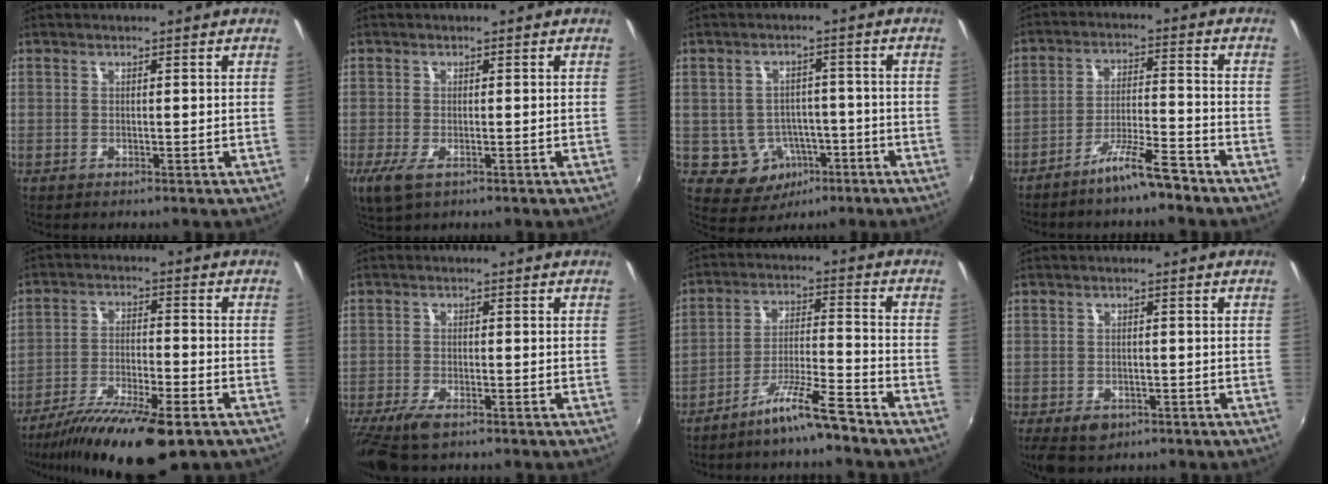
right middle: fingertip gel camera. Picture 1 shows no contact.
{"total": 4.3, "force": [-2.1, 1.8, 3.3], "torque": [-0.072, -0.018, -0.036]}
{"total": 7.5, "force": [-2.9, 6.5, 2.2], "torque": [-0.051, 0.014, -0.020]}
{"total": 6.8, "force": [-5.6, 0.3, 3.8], "torque": [-0.078, 0.005, -0.095]}
{"total": 16.0, "force": [-11.4, 3.4, 10.7], "torque": [-0.208, -0.037, -0.197]}
{"total": 7.4, "force": [-5.4, 2.3, 4.5], "torque": [-0.111, -0.027, -0.102]}
{"total": 7.7, "force": [-6.4, -0.3, 4.3], "torque": [-0.088, 0.008, -0.113]}
{"total": 5.7, "force": [-3.7, 3.4, 2.9], "torque": [-0.069, -0.018, -0.056]}